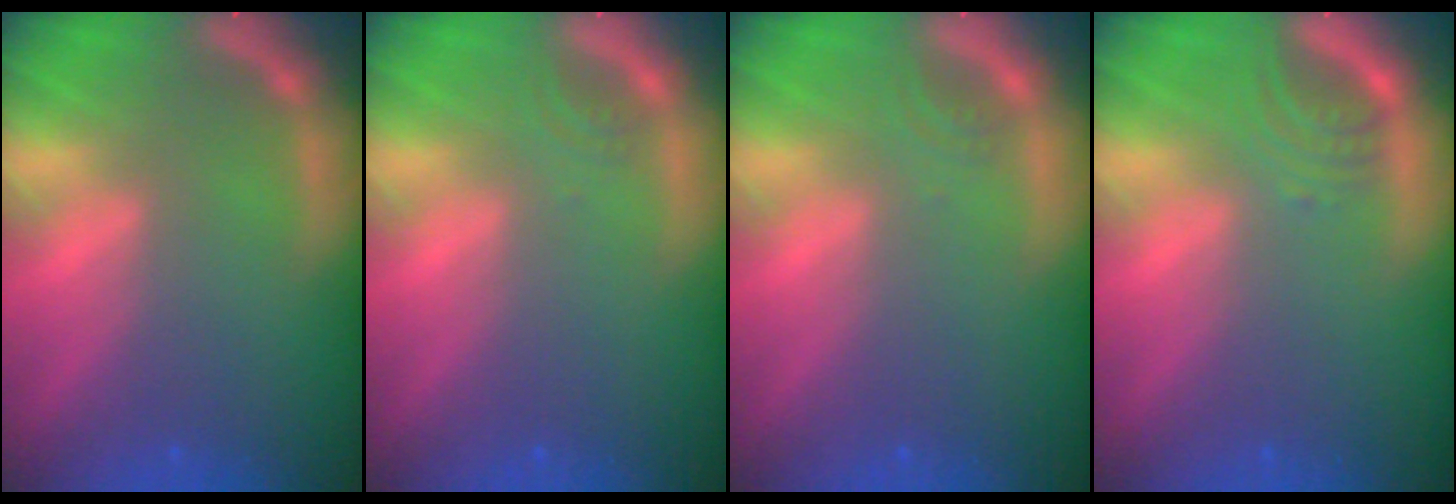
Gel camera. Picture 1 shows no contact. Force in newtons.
{"total": 1.0}
{"total": 1.0}
{"total": 2.5}